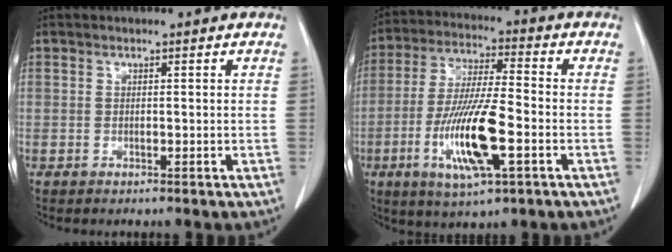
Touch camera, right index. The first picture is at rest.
{"total": 13.7, "force": [-4.4, 2.0, 12.8], "torque": [-0.256, -0.015, -0.079]}